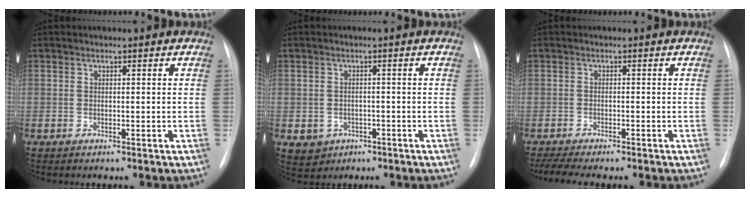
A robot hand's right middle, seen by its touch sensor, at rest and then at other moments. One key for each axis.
{"total": 3.5, "fx": -1.4, "fy": 3.1, "fz": 0.8, "tx": -0.011, "ty": 0.004, "tz": -0.010}
{"total": 7.1, "fx": -6.0, "fy": 0.9, "fz": 3.7, "tx": -0.057, "ty": -0.003, "tz": -0.090}